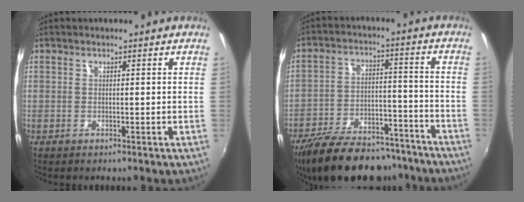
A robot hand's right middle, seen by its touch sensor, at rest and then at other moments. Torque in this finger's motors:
{"motor_torque": [1.19, -0.95, 0.30, 0.17]}